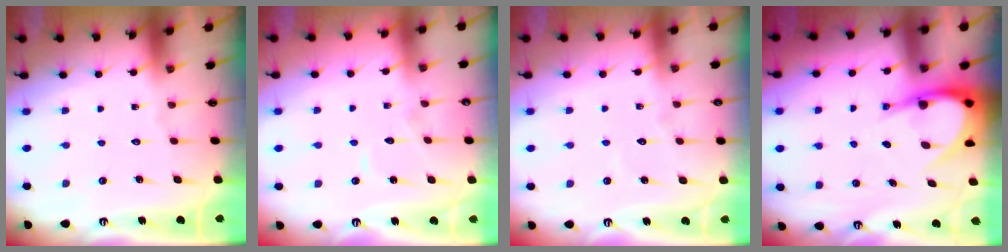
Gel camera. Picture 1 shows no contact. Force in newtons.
{"total": 4.7, "press": 4.6, "slide": 0.6}
{"total": 2.5, "press": 2.5, "slide": 0.2}
{"total": 7.6, "press": 7.6, "slide": 0.7}